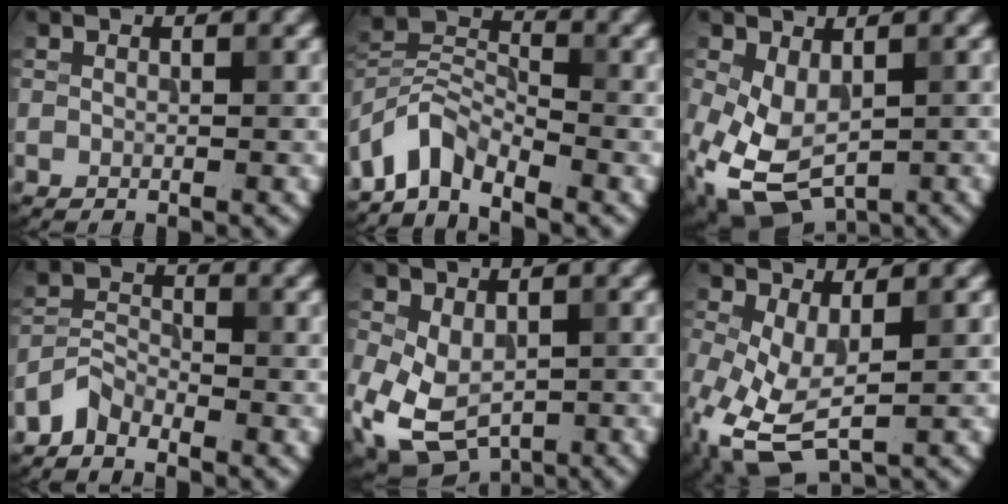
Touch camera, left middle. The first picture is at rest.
{"total": 4.3, "force": [-3.9, 1.3, 1.2], "torque": [-0.020, 0.006, -0.080]}
{"total": 6.2, "force": [-2.2, 3.6, 4.6], "torque": [-0.119, -0.009, -0.027]}
{"total": 2.4, "force": [-2.4, 0.4, 0.0], "torque": [-0.004, 0.005, -0.049]}
{"total": 6.3, "force": [-2.3, 3.7, 4.5], "torque": [-0.107, -0.020, -0.023]}
{"total": 5.4, "force": [-1.9, 2.4, 4.4], "torque": [-0.121, -0.012, -0.029]}